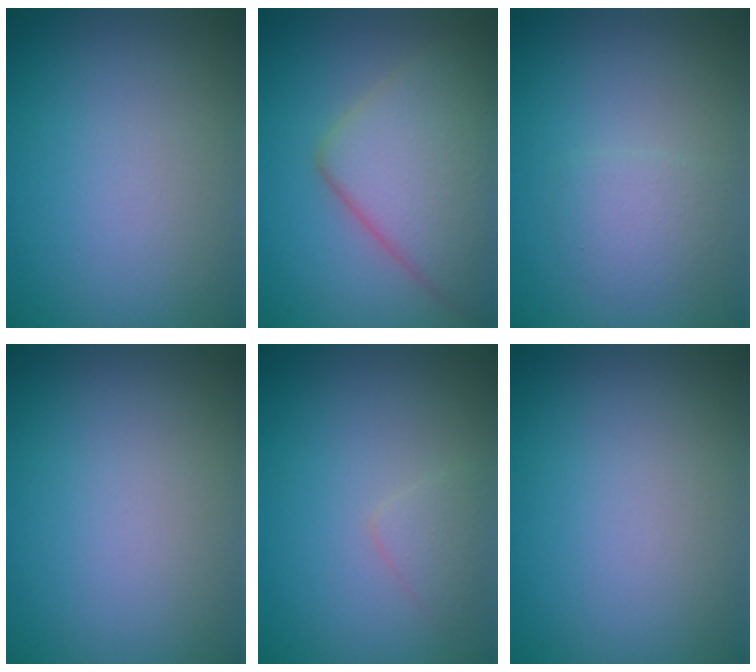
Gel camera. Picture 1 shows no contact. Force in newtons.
{"total": 7.4, "press": 7.4, "slide": 0.2}
{"total": 2.9, "press": 2.9, "slide": 0.2}
{"total": 0.0}
{"total": 1.2, "press": 1.2, "slide": 0.0}
{"total": 0.0}